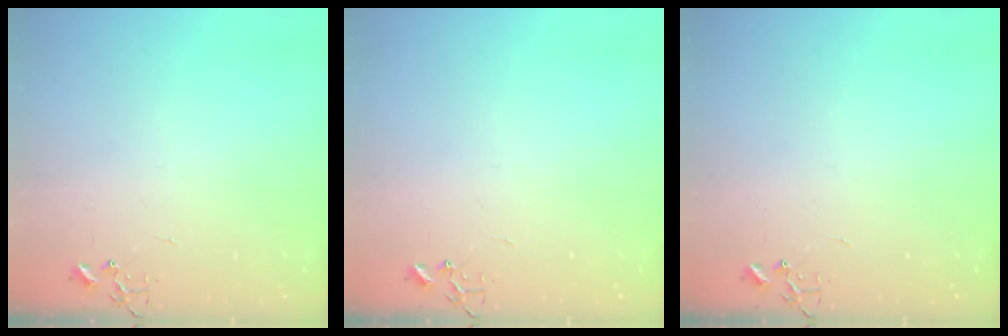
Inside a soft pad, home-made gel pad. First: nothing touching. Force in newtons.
{"total": 0.0}
{"total": 0.0}